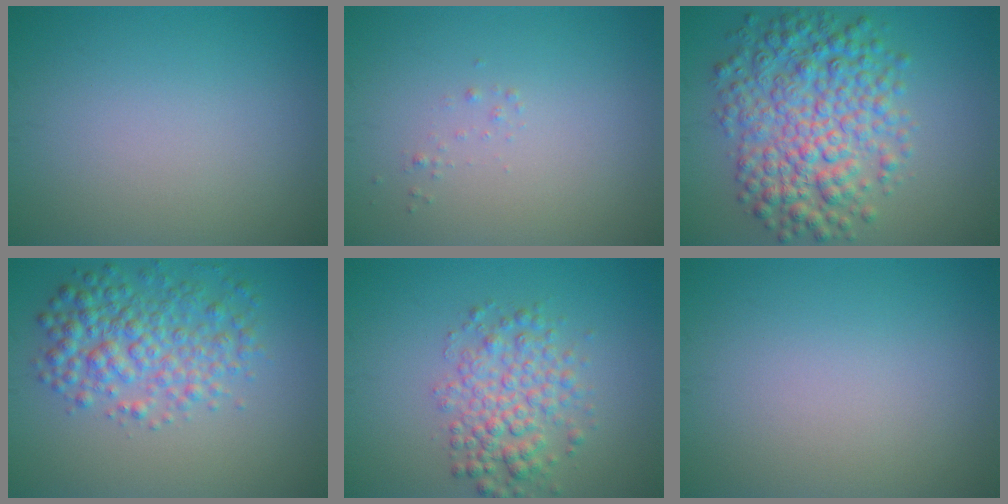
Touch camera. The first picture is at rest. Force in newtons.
{"total": 0.5, "press": 0.5, "slide": 0.0}
{"total": 8.0, "press": 8.0, "slide": 0.1}
{"total": 5.3, "press": 5.3, "slide": 0.1}
{"total": 4.3, "press": 4.3, "slide": 0.1}
{"total": 0.0}